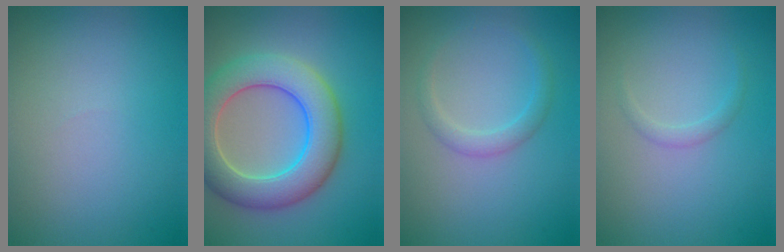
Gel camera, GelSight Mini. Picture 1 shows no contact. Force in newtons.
{"total": 7.9, "press": 7.9, "slide": 0.3}
{"total": 1.7, "press": 1.7, "slide": 0.1}
{"total": 0.9, "press": 0.9, "slide": 0.0}